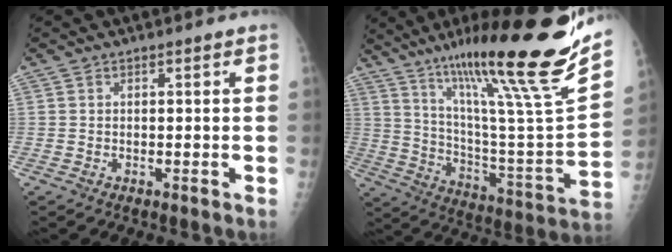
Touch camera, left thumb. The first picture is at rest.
{"total": 30.2, "force": [21.2, 1.8, 21.5], "torque": [-0.321, -0.110, 0.341]}